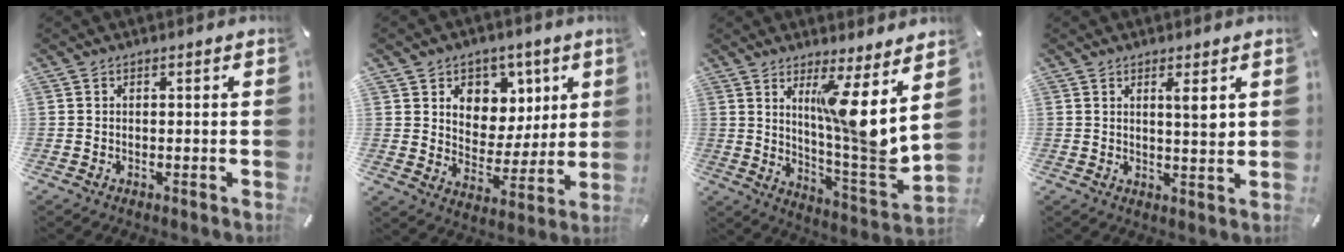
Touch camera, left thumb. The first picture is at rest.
{"total": 9.3, "force": [3.4, 8.5, 1.7], "torque": [-0.016, -0.034, 0.065]}
{"total": 13.0, "force": [5.8, 0.5, 11.7], "torque": [-0.171, -0.063, 0.086]}
{"total": 3.9, "force": [1.8, 0.4, 3.5], "torque": [-0.056, -0.009, 0.025]}